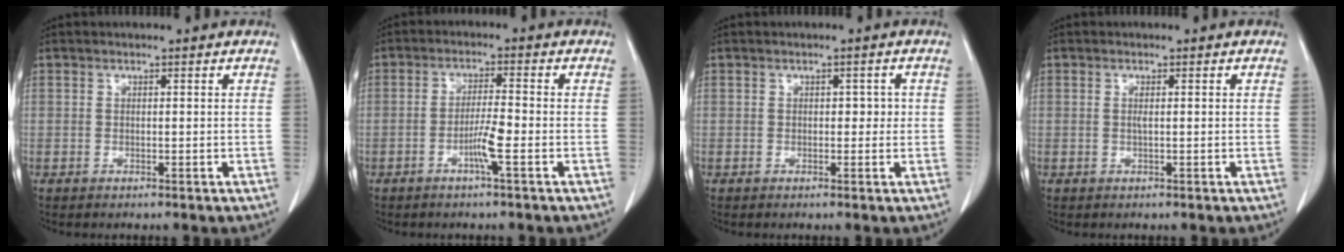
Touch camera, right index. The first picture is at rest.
{"total": 4.1, "force": [-1.6, -0.3, 3.7], "torque": [-0.072, -0.003, -0.033]}
{"total": 1.7, "force": [0.1, 1.1, 1.3], "torque": [-0.012, 0.009, 0.000]}
{"total": 1.1, "force": [0.1, 0.1, 1.0], "torque": [-0.024, 0.002, 0.003]}